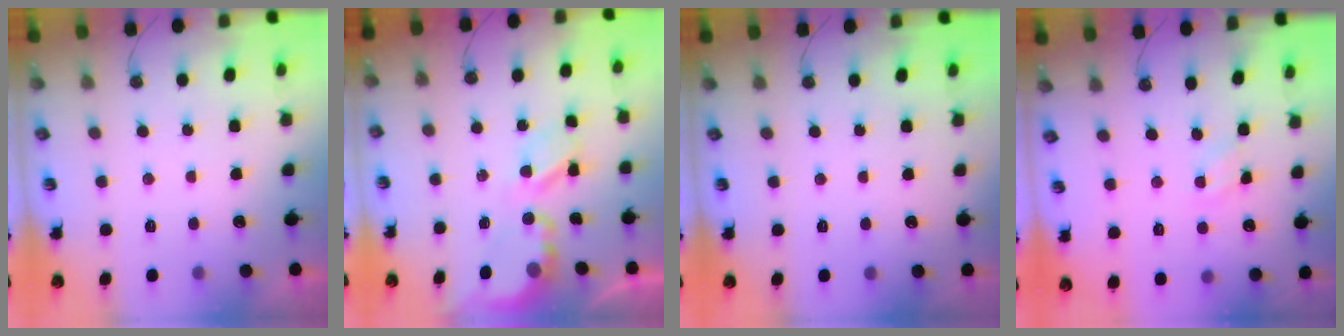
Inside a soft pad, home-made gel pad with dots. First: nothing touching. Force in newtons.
{"total": 4.7, "press": 4.7, "slide": 0.2}
{"total": 0.0}
{"total": 2.6, "press": 2.6, "slide": 0.4}